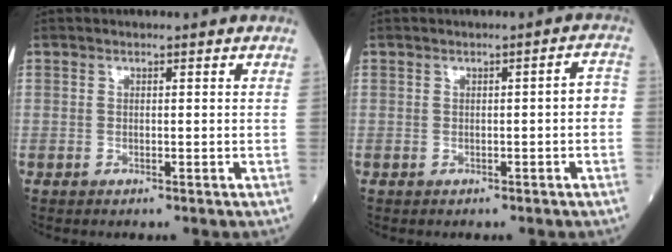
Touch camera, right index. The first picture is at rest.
{"total": 2.2, "force": [-0.5, 0.4, 2.1], "torque": [-0.019, 0.007, -0.008]}